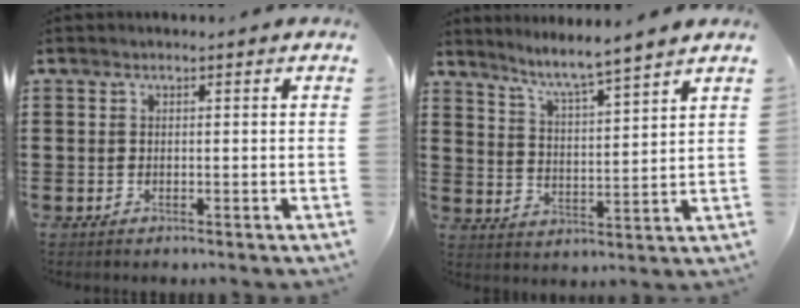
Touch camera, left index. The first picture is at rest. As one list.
[{"total": 5.3, "force": [4.7, -1.2, 2.0], "torque": [-0.060, -0.033, 0.076]}]